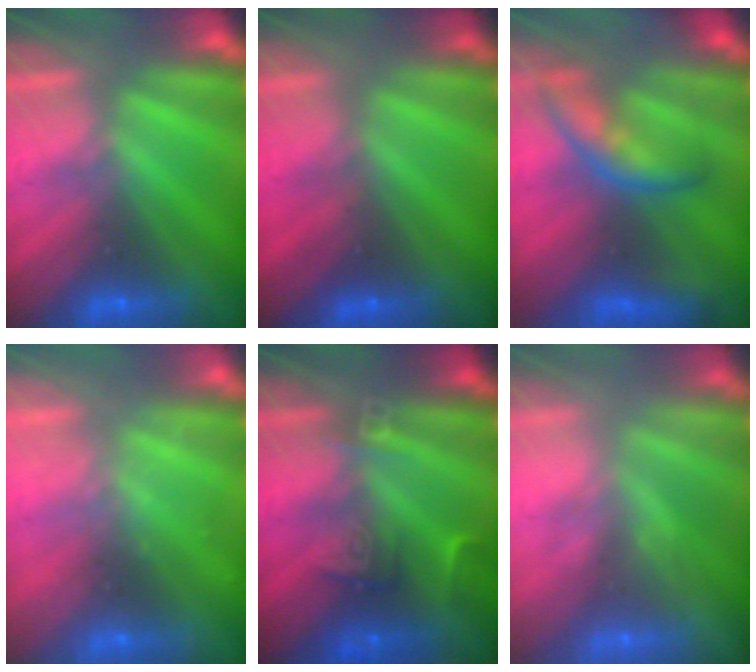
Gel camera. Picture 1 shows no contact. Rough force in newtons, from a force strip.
{"total": 2.2}
{"total": 8.5}
{"total": 2.3}
{"total": 2.4}
{"total": 2.3}